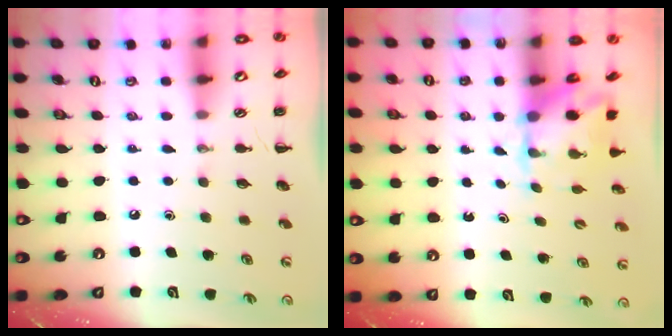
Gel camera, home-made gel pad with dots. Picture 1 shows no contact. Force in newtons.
{"total": 3.7, "press": 3.5, "slide": 1.1}